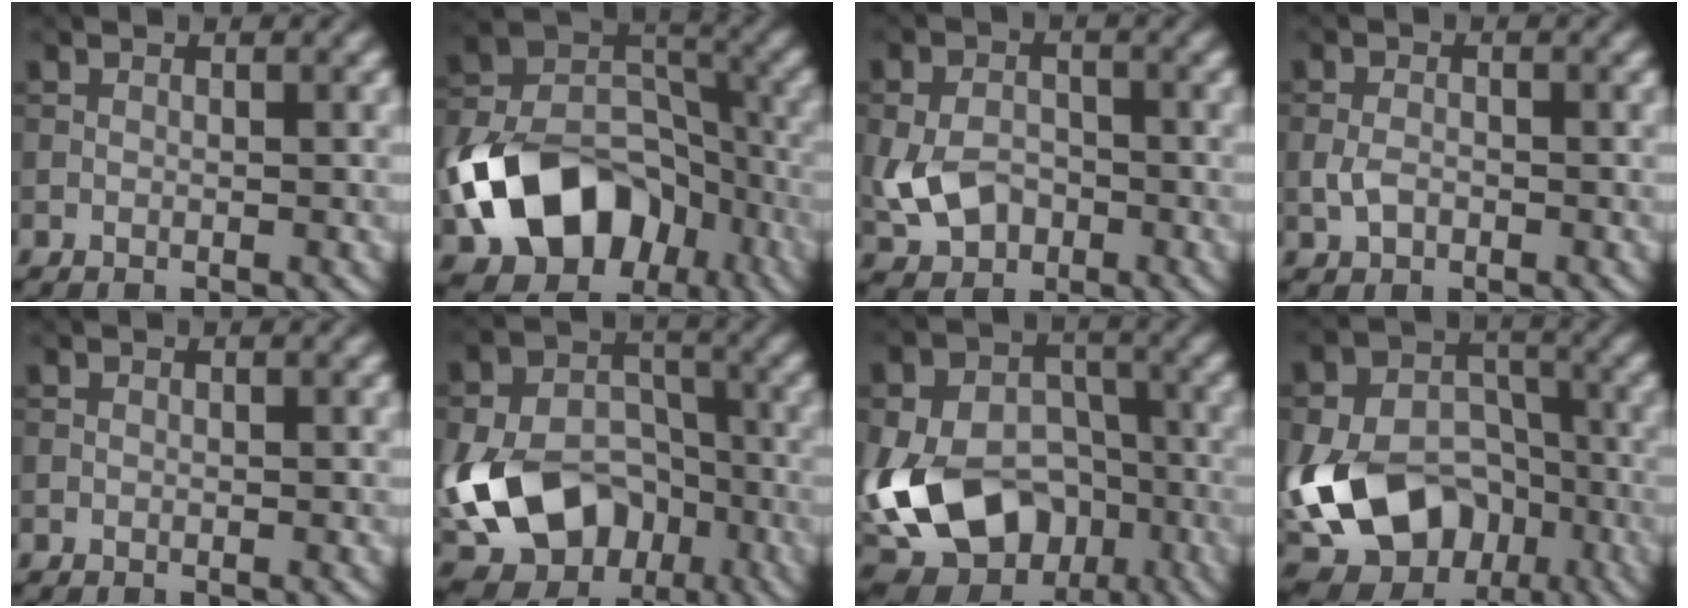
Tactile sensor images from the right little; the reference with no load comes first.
{"total": 12.7, "force": [-5.4, 8.8, 7.5], "torque": [-0.134, -0.003, -0.099]}
{"total": 4.7, "force": [-1.2, 3.5, 3.0], "torque": [-0.071, -0.010, -0.024]}
{"total": 1.8, "force": [-0.5, 1.2, 1.2], "torque": [-0.027, 0.002, -0.013]}
{"total": 0.0}
{"total": 17.0, "force": [-5.8, 13.3, 8.8], "torque": [-0.164, -0.035, -0.102]}
{"total": 17.3, "force": [-5.0, 13.1, 10.1], "torque": [-0.194, -0.026, -0.094]}
{"total": 19.0, "force": [-6.5, 15.0, 9.7], "torque": [-0.186, -0.031, -0.115]}